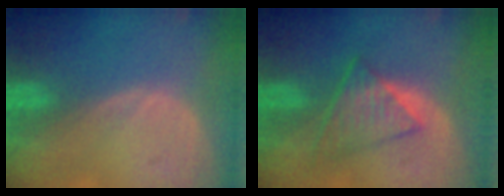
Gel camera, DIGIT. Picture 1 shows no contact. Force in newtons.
{"total": 6.0, "press": 5.8, "slide": 1.6}